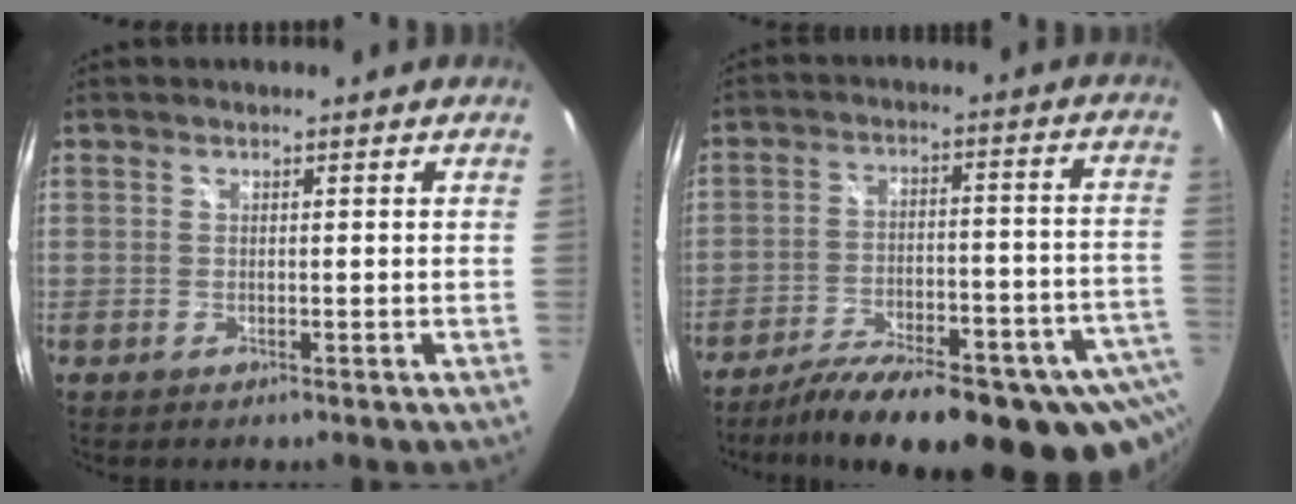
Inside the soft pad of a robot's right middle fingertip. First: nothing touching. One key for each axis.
{"total": 27.8, "fx": -20.8, "fy": 8.5, "fz": 16.3, "tx": -0.232, "ty": -0.037, "tz": -0.272}